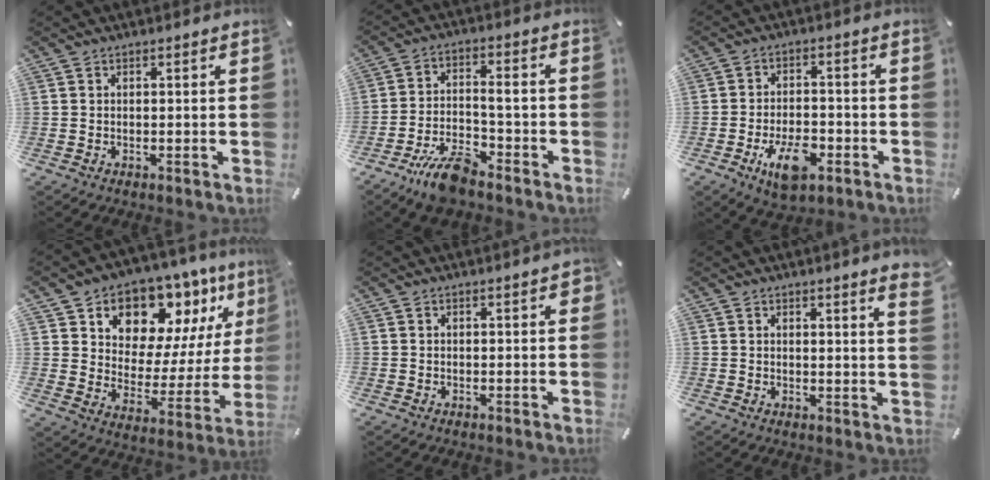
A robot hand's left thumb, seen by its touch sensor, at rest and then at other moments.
{"total": 10.0, "force": [-7.0, 3.3, 6.2], "torque": [-0.114, 0.038, -0.131]}
{"total": 9.7, "force": [-4.5, 5.2, 6.8], "torque": [-0.110, 0.013, -0.079]}
{"total": 12.6, "force": [9.7, 7.7, 2.6], "torque": [-0.042, -0.105, 0.174]}
{"total": 1.5, "force": [0.5, 0.5, 1.3], "torque": [-0.020, 0.000, 0.005]}
{"total": 3.0, "force": [2.2, 0.0, 2.0], "torque": [-0.036, -0.011, 0.037]}